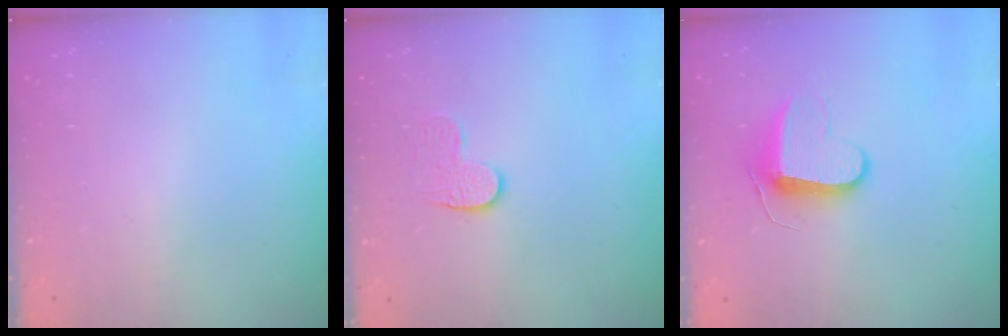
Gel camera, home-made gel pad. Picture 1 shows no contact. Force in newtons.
{"total": 7.0, "press": 6.9, "slide": 0.6}
{"total": 9.5, "press": 9.5, "slide": 0.2}